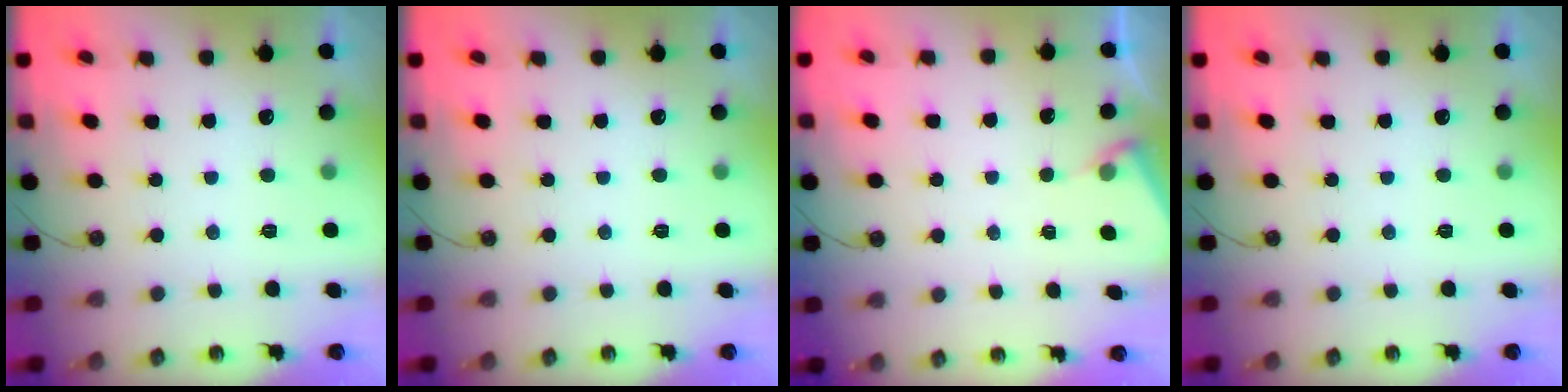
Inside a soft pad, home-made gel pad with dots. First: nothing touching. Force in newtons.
{"total": 0.0}
{"total": 3.4, "press": 3.4, "slide": 0.4}
{"total": 0.0}